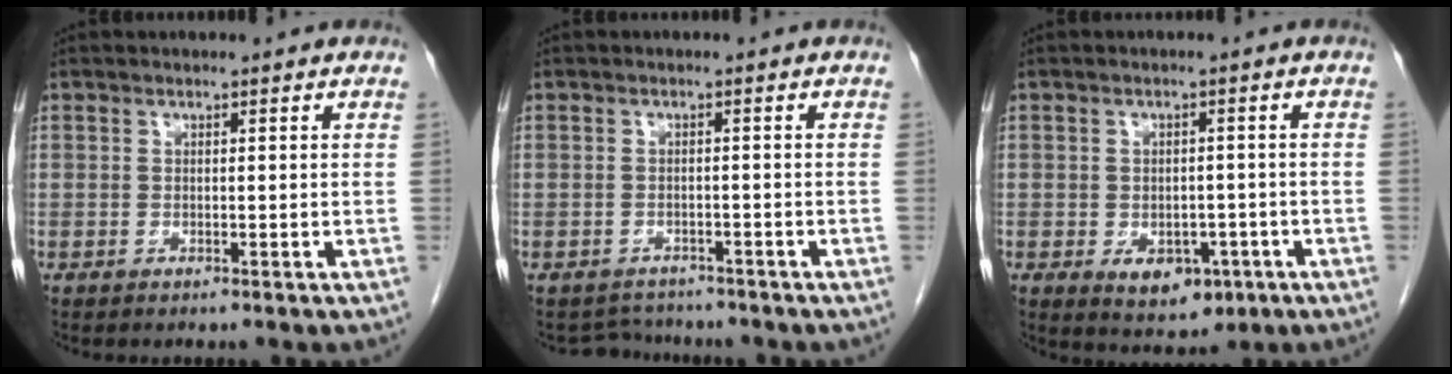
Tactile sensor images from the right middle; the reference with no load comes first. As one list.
[{"total": 3.2, "force": [-2.9, 1.1, -0.6], "torque": [0.006, 0.001, -0.045]}, {"total": 5.9, "force": [-2.3, 3.8, 3.8], "torque": [-0.047, 0.001, -0.022]}]